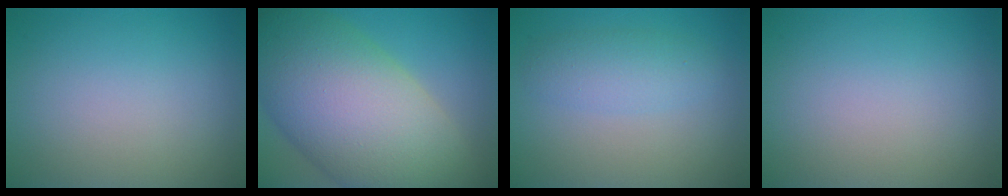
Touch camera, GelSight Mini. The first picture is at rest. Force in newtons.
{"total": 15.9, "press": 15.9, "slide": 0.6}
{"total": 2.7, "press": 2.7, "slide": 0.0}
{"total": 0.0}